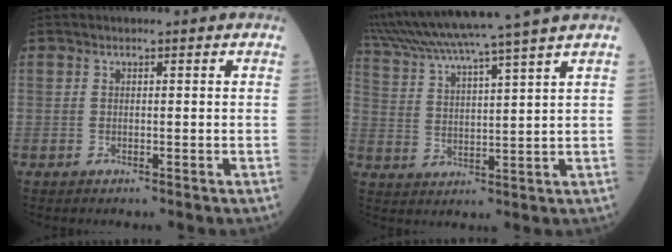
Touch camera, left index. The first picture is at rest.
{"total": 17.1, "force": [14.5, -2.1, 8.8], "torque": [-0.167, 0.001, 0.237]}